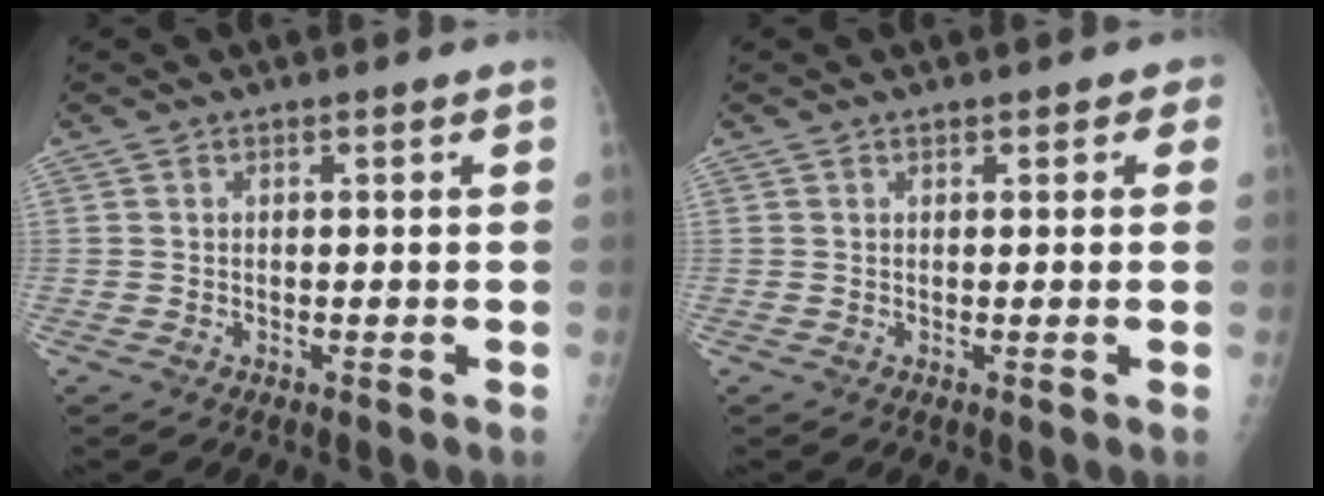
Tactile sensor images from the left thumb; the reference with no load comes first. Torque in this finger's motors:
{"motor_torque": [-0.46, -0.13, -0.07, -0.10, 0.05]}